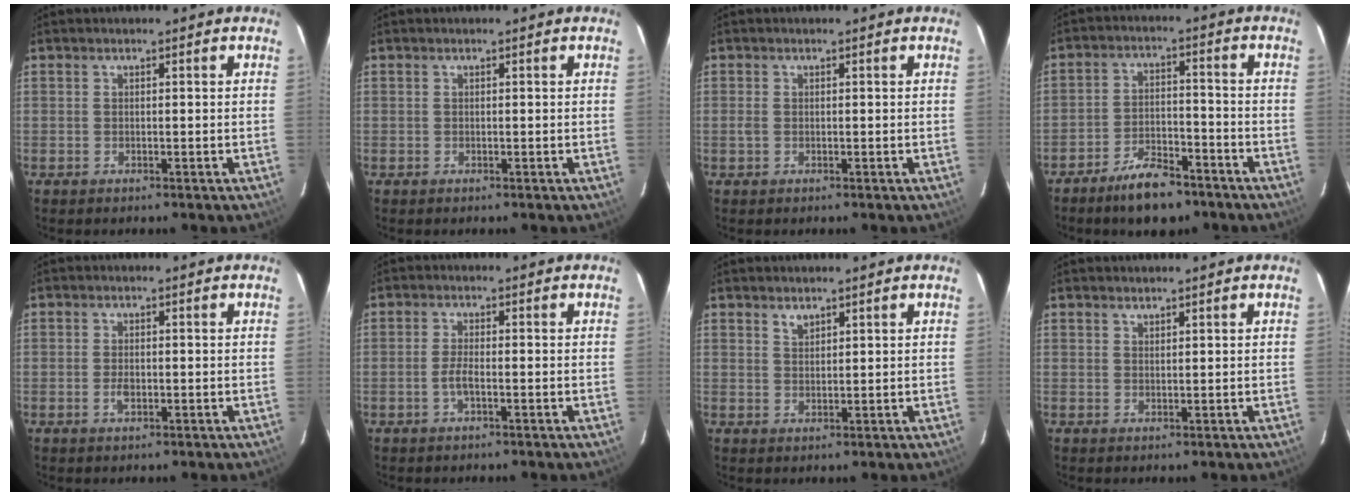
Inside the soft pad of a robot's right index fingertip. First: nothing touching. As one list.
[{"total": 0.0}, {"total": 1.0, "force": [-0.2, 0.7, 0.7], "torque": [-0.015, 0.000, -0.005]}, {"total": 9.5, "force": [-7.3, 3.7, 4.9], "torque": [-0.105, 0.012, -0.115]}, {"total": 2.0, "force": [-0.7, 1.1, 1.5], "torque": [-0.032, -0.002, -0.011]}, {"total": 2.4, "force": [-1.1, 0.4, 2.1], "torque": [-0.047, 0.000, -0.022]}, {"total": 1.8, "force": [1.4, 0.8, 0.7], "torque": [-0.009, 0.001, 0.026]}, {"total": 0.9, "force": [0.8, 0.2, 0.1], "torque": [-0.003, 0.002, 0.016]}]